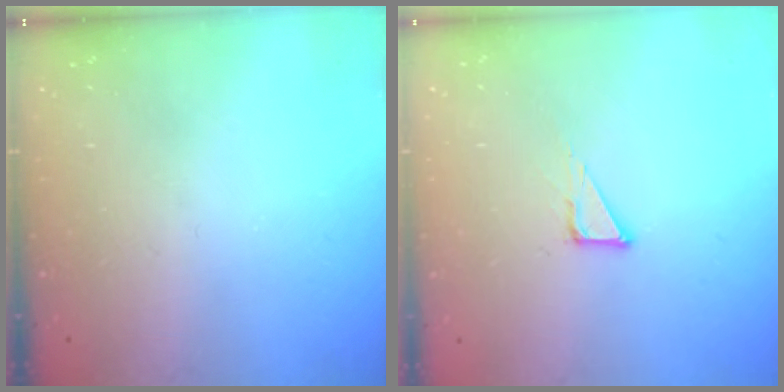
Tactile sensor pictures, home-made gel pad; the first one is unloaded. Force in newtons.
{"total": 1.9, "press": 1.9, "slide": 0.1}